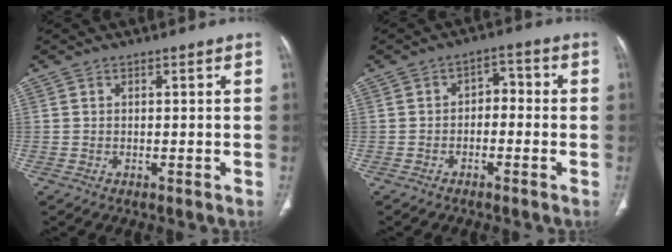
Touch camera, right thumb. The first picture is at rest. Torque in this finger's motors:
{"motor_torque": [-0.57, -0.32, -0.24, 0.11, 0.01]}